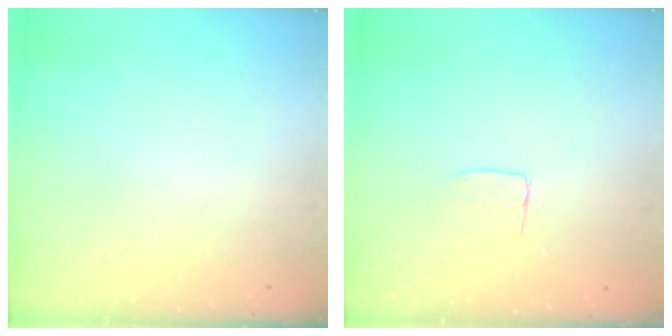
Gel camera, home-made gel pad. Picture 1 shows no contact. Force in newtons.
{"total": 3.6, "press": 3.6, "slide": 0.3}